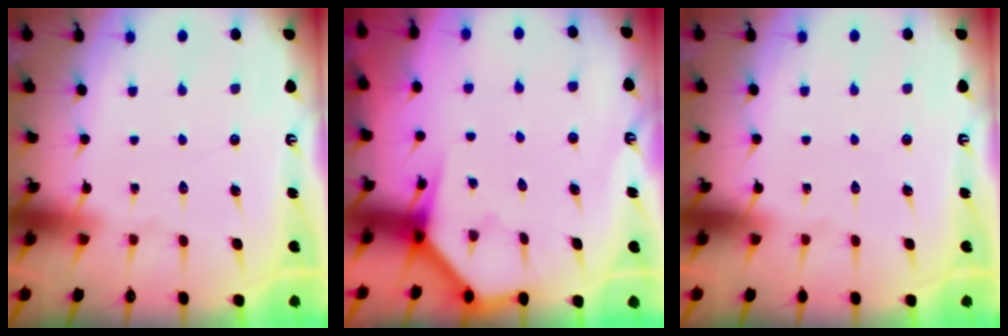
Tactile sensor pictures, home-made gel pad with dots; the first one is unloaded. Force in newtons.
{"total": 3.7, "press": 3.7, "slide": 0.2}
{"total": 0.0}